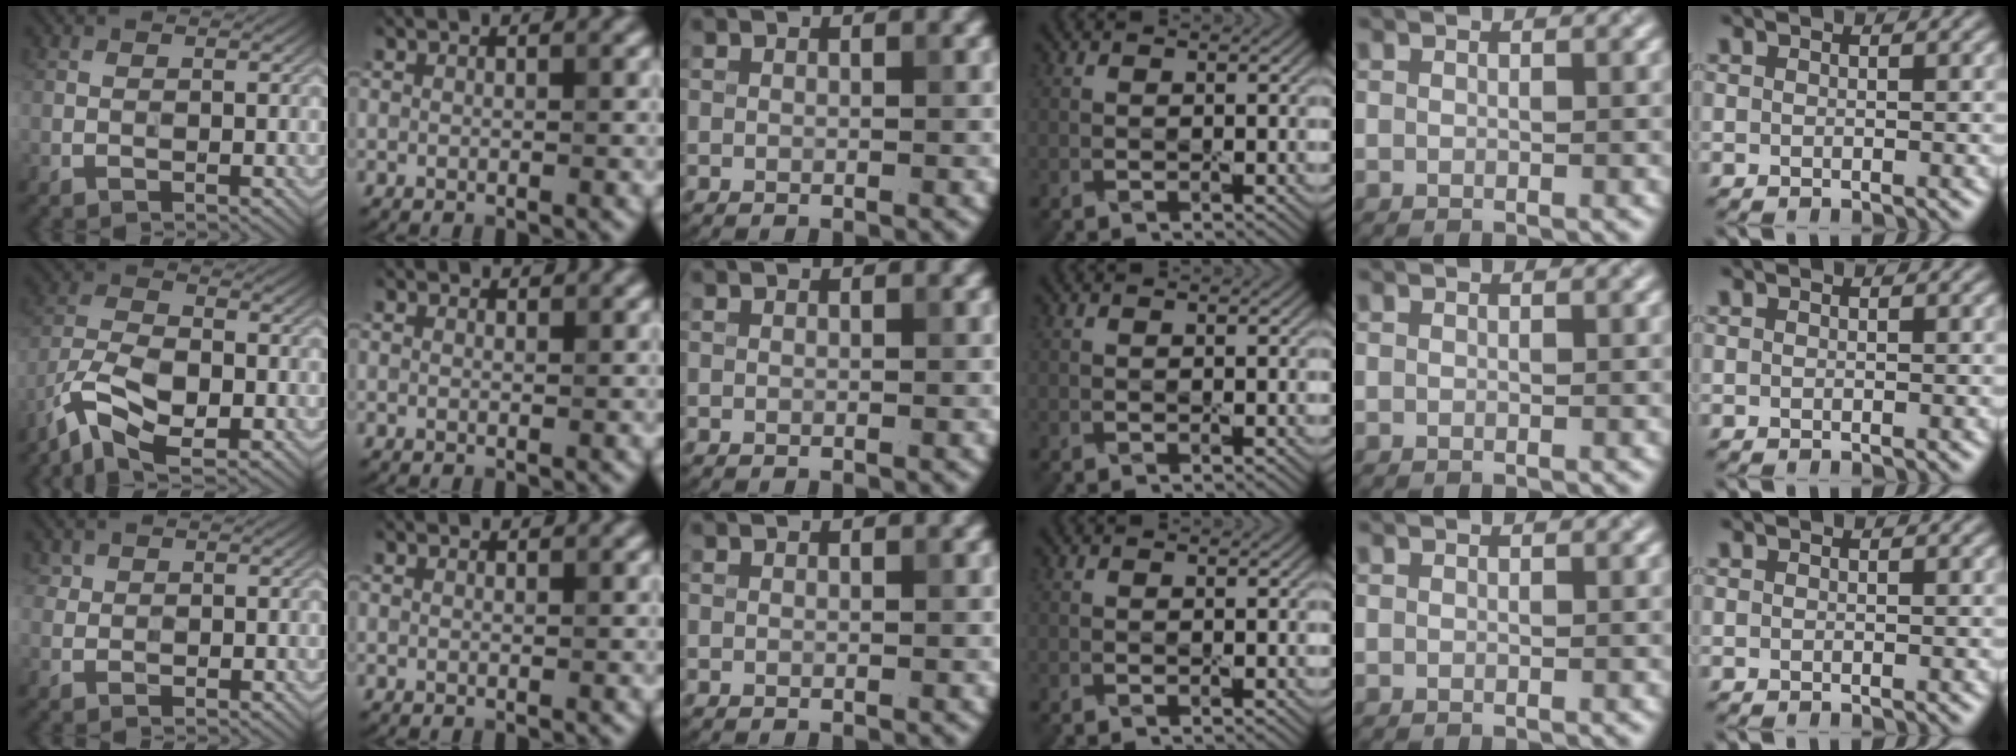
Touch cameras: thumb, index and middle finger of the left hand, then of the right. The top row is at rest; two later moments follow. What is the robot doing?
{"motion": "peel", "object": "aluminum foil"}